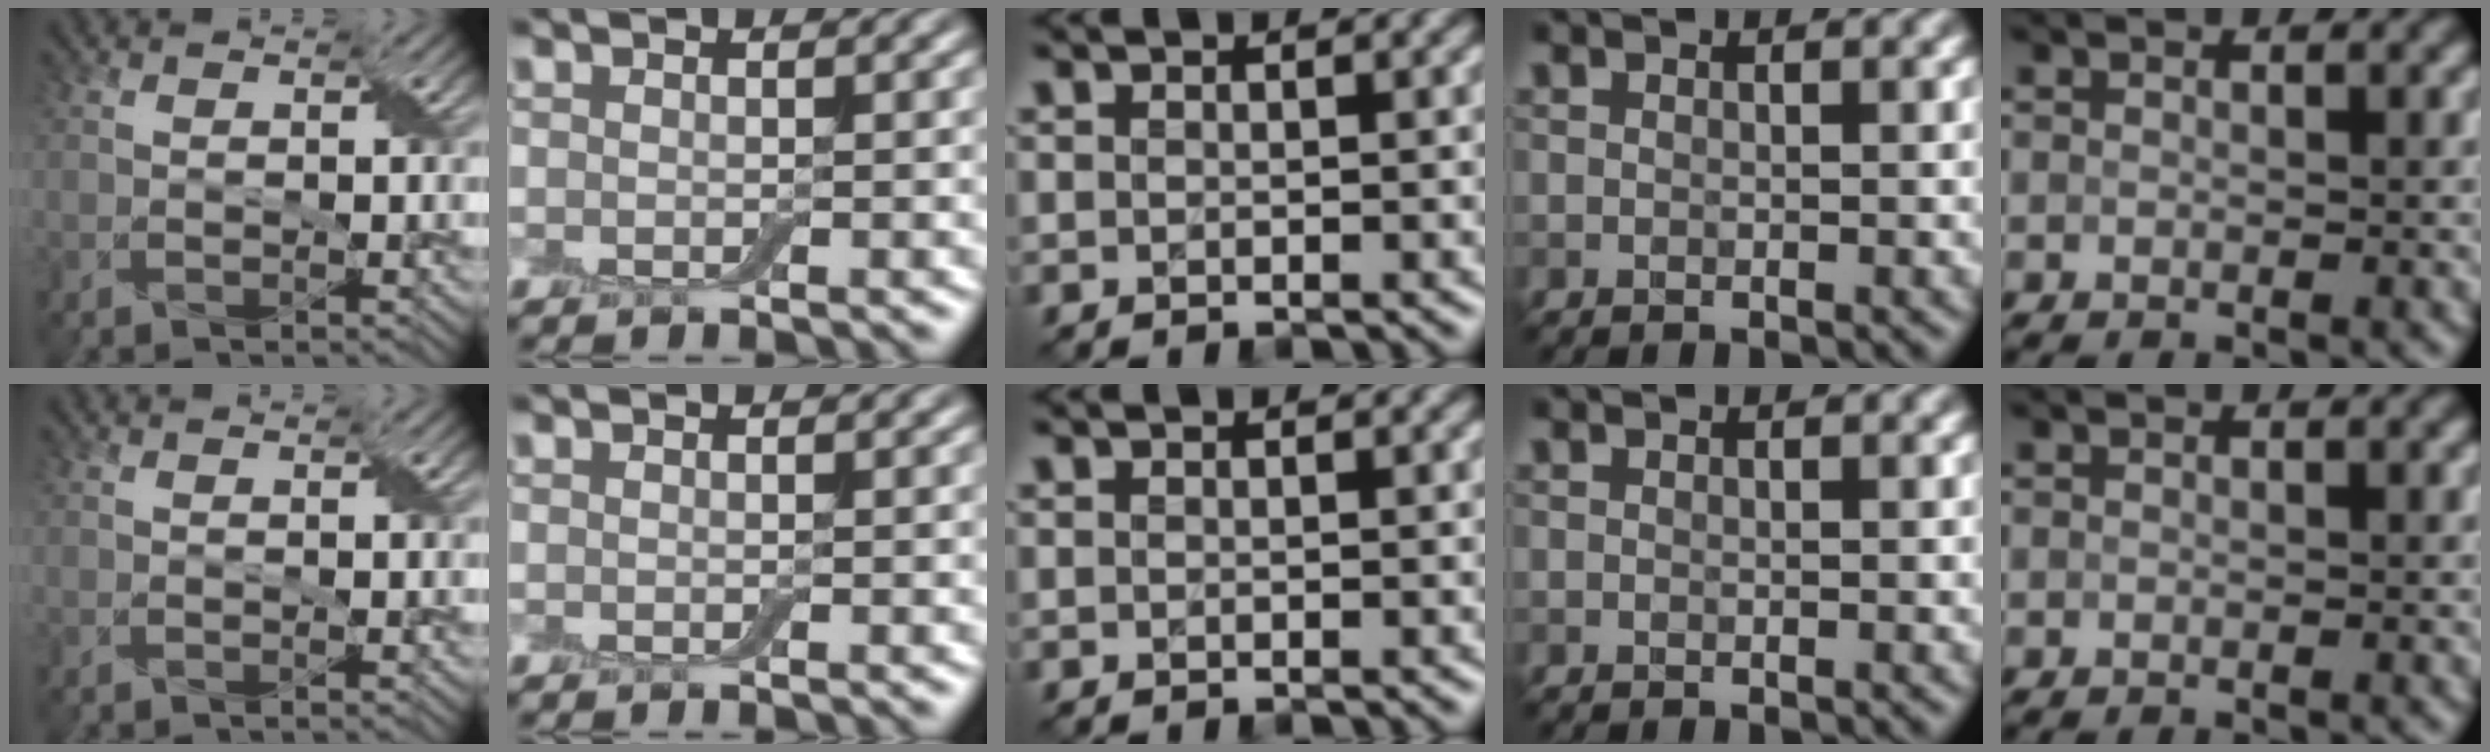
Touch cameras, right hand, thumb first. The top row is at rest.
{}